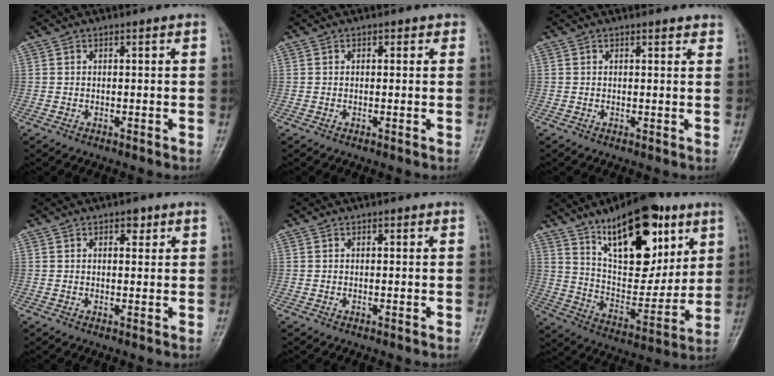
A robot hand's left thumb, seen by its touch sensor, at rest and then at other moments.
{"total": 1.1, "force": [0.5, 0.8, 0.5], "torque": [0.007, 0.001, 0.001]}
{"total": 1.7, "force": [1.5, 0.5, 0.6], "torque": [0.000, -0.004, 0.014]}
{"total": 2.3, "force": [1.3, 1.3, 1.4], "torque": [-0.005, -0.004, 0.015]}
{"total": 0.0}
{"total": 22.3, "force": [12.1, 10.0, 15.8], "torque": [-0.191, -0.061, 0.206]}